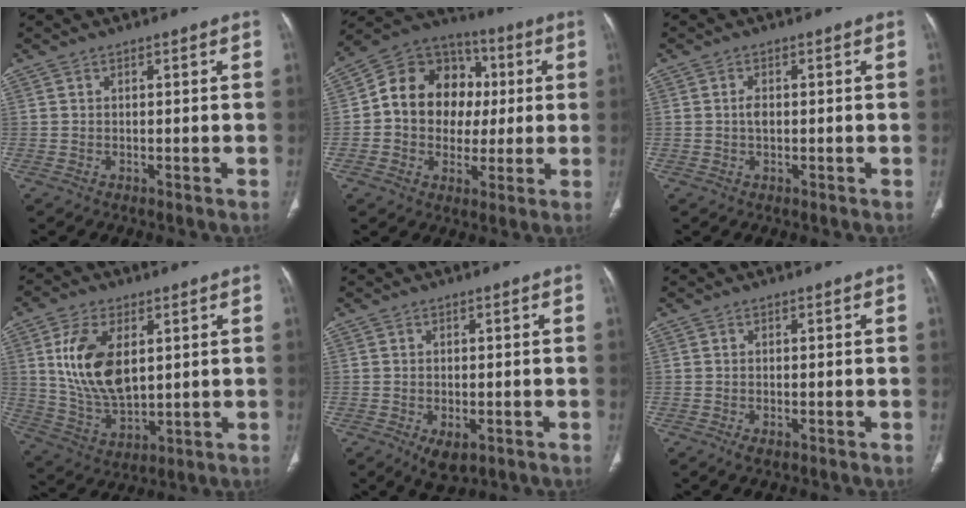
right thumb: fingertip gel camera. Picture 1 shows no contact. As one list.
[{"total": 17.1, "force": [1.3, 14.0, 9.6], "torque": [-0.117, 0.030, 0.016]}, {"total": 1.7, "force": [0.0, 1.0, 1.3], "torque": [-0.022, 0.002, -0.002]}, {"total": 14.5, "force": [3.7, 8.1, 11.4], "torque": [-0.209, -0.018, 0.081]}, {"total": 4.4, "force": [-1.8, 2.3, 3.3], "torque": [-0.051, -0.002, -0.019]}, {"total": 1.4, "force": [-0.7, 0.6, 1.0], "torque": [-0.019, -0.003, -0.011]}]